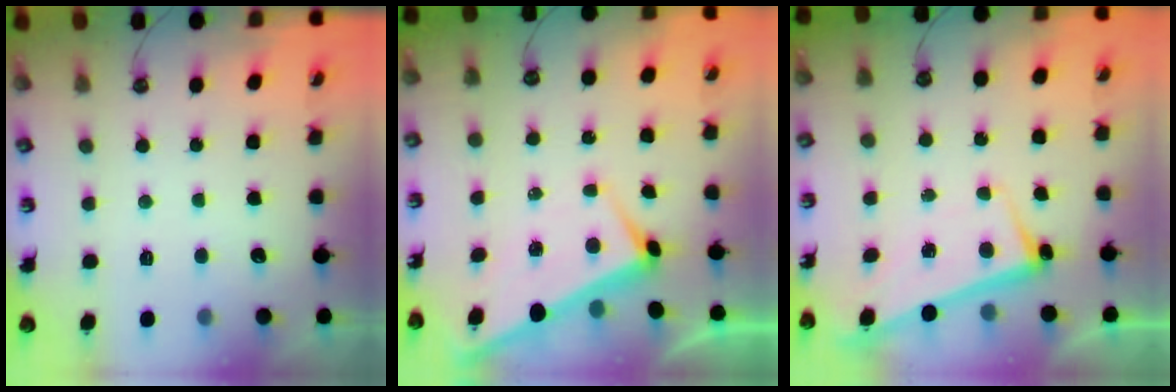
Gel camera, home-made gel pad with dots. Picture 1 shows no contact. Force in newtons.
{"total": 2.8, "press": 2.7, "slide": 0.6}
{"total": 2.8, "press": 2.8, "slide": 0.5}